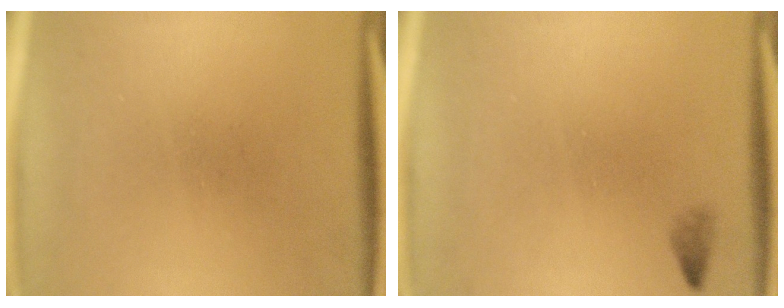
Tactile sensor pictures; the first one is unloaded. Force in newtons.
{"total": 0.8}